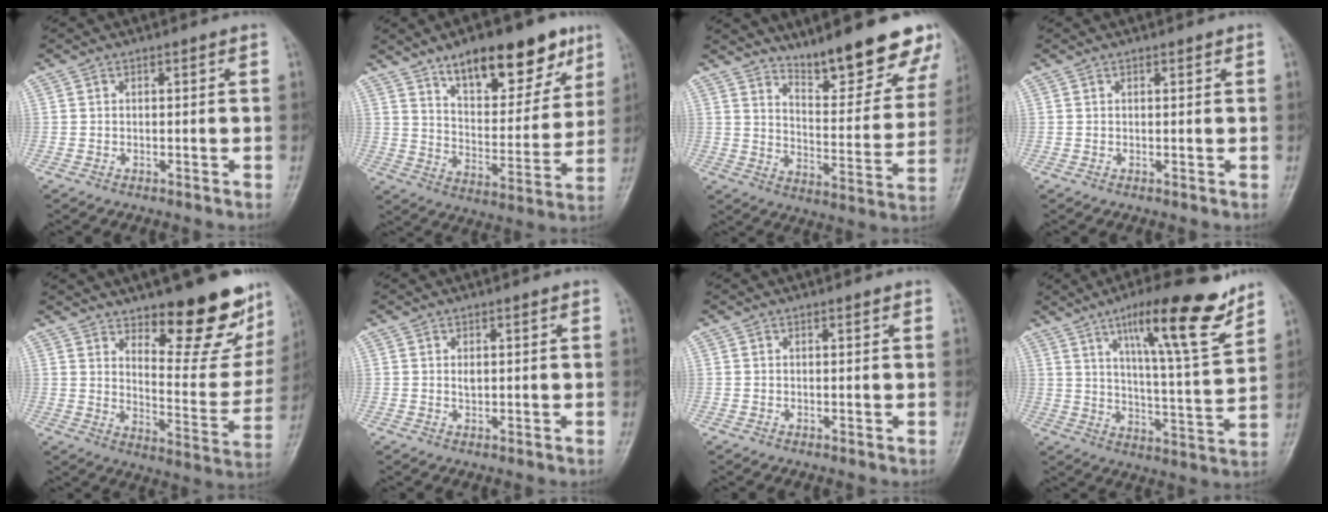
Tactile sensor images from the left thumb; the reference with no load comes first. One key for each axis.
{"total": 19.4, "fx": 12.2, "fy": 8.5, "fz": 12.6, "tx": -0.132, "ty": -0.054, "tz": 0.193}
{"total": 17.9, "fx": 14.1, "fy": 4.5, "fz": 10.0, "tx": -0.089, "ty": -0.102, "tz": 0.205}
{"total": 0.6, "fx": 0.4, "fy": 0.2, "fz": 0.4, "tx": -0.007, "ty": -0.002, "tz": 0.006}
{"total": 18.0, "fx": 12.7, "fy": 6.3, "fz": 11.1, "tx": -0.091, "ty": -0.107, "tz": 0.181}
{"total": 1.2, "fx": 0.5, "fy": 0.6, "fz": 1.0, "tx": -0.015, "ty": -0.003, "tz": 0.009}
{"total": 0.7, "fx": 0.5, "fy": 0.1, "fz": 0.4, "tx": -0.007, "ty": -0.001, "tz": 0.005}
{"total": 17.9, "fx": 11.4, "fy": 3.1, "fz": 13.5, "tx": -0.186, "ty": -0.061, "tz": 0.180}